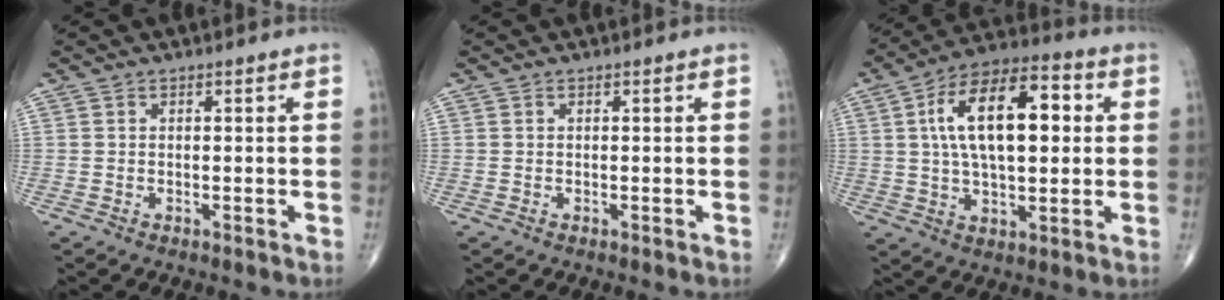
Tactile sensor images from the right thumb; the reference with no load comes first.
{"total": 0.0}
{"total": 18.0, "force": [3.2, 8.8, 15.4], "torque": [-0.243, 0.021, 0.048]}